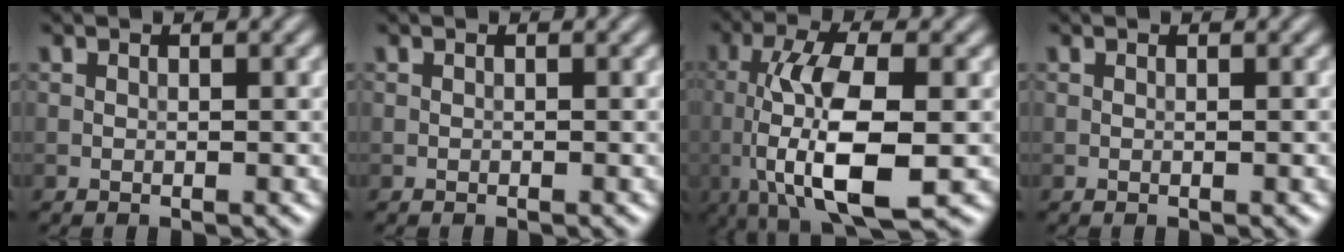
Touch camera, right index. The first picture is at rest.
{"total": 0.0}
{"total": 10.5, "force": [-1.0, 3.6, 9.8], "torque": [-0.184, -0.011, -0.015]}
{"total": 0.5, "force": [0.1, 0.1, 0.5], "torque": [-0.006, 0.002, 0.001]}